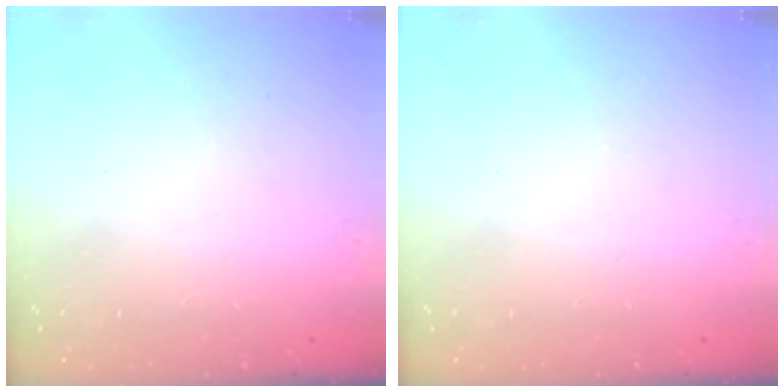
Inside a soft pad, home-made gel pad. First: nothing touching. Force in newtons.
{"total": 0.0}